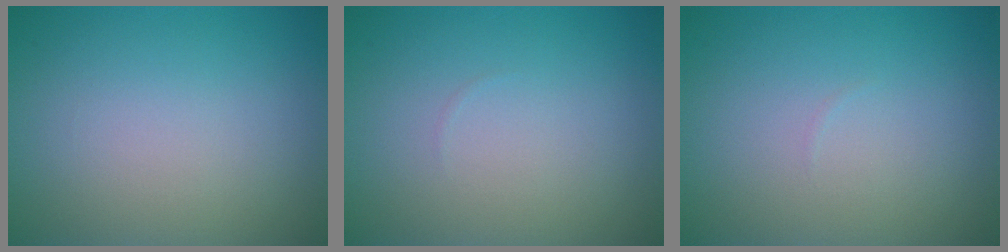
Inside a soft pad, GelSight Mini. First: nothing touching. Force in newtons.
{"total": 0.0}
{"total": 0.0}